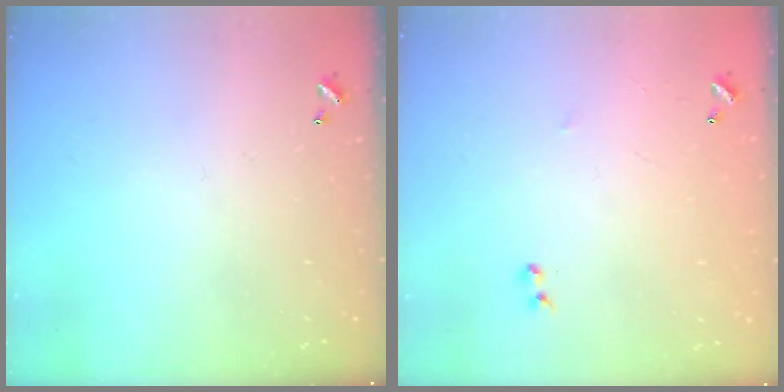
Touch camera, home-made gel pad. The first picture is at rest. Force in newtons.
{"total": 6.8, "press": 6.8, "slide": 0.8}